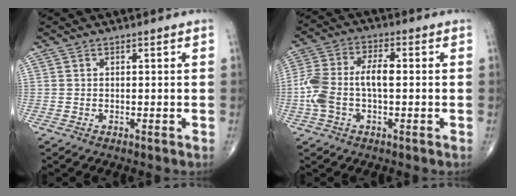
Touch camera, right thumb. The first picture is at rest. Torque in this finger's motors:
{"motor_torque": [0.98, 0.78, 1.01, -0.38, 0.11]}